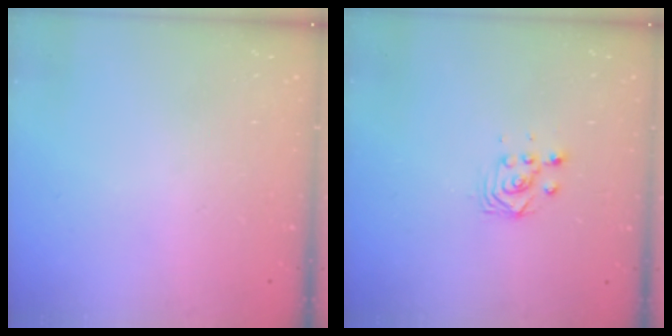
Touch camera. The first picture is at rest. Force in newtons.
{"total": 2.9, "press": 2.9, "slide": 0.4}